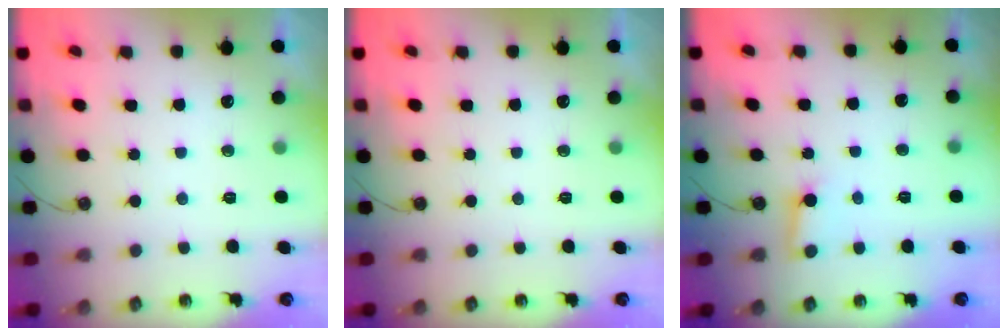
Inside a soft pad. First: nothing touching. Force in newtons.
{"total": 0.0}
{"total": 3.2, "press": 3.2, "slide": 0.1}